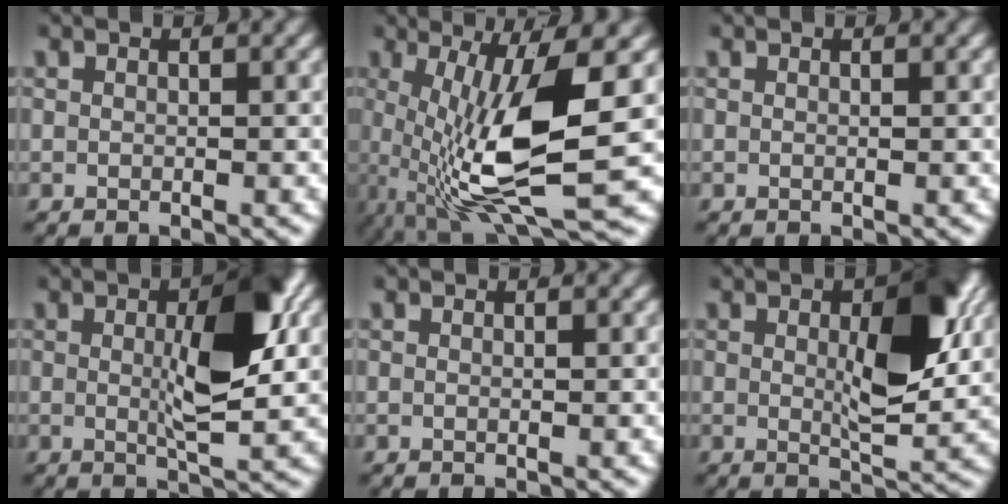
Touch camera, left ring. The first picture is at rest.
{"total": 11.9, "force": [-0.6, 4.4, 11.0], "torque": [-0.209, -0.044, 0.017]}
{"total": 0.0}
{"total": 7.0, "force": [0.5, 1.8, 6.7], "torque": [-0.098, -0.012, 0.010]}
{"total": 0.0}
{"total": 7.0, "force": [0.9, 2.6, 6.4], "torque": [-0.092, -0.022, 0.020]}